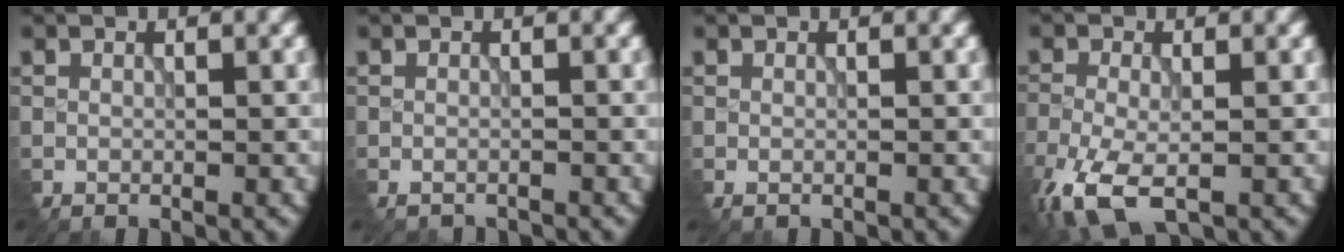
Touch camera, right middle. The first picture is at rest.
{"total": 1.4, "force": [-1.4, 0.1, 0.3], "torque": [-0.009, -0.010, -0.021]}
{"total": 0.0}
{"total": 6.7, "force": [-3.5, 3.2, 4.8], "torque": [-0.125, -0.019, -0.065]}